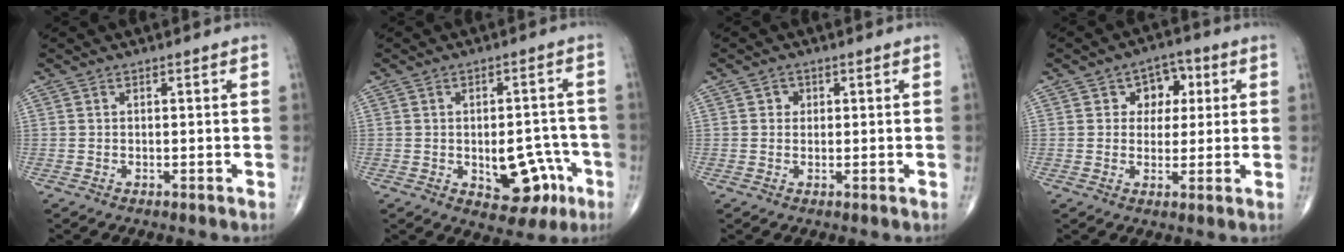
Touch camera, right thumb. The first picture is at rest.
{"total": 10.6, "force": [-3.4, 6.2, 7.9], "torque": [-0.065, 0.028, -0.032]}
{"total": 1.5, "force": [0.4, 1.4, 0.4], "torque": [0.003, 0.001, 0.001]}
{"total": 6.6, "force": [1.8, 5.2, 3.6], "torque": [-0.004, 0.002, 0.020]}